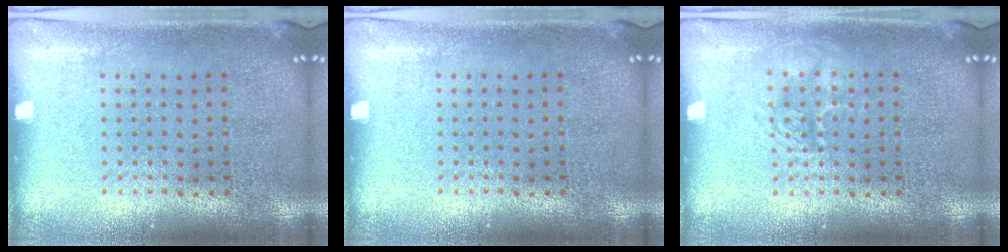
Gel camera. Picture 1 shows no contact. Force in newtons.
{"total": 0.0}
{"total": 1.8, "press": 1.7, "slide": 0.2}